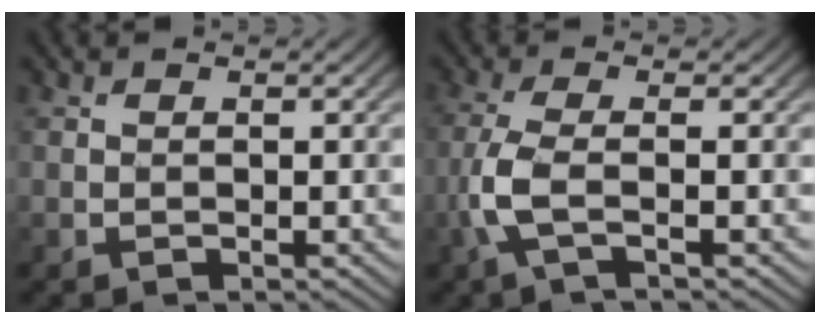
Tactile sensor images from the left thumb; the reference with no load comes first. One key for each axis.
{"total": 4.4, "fx": -2.1, "fy": 1.2, "fz": 3.7, "tx": -0.108, "ty": 0.005, "tz": -0.046}